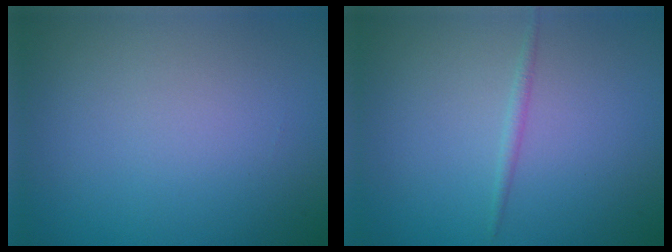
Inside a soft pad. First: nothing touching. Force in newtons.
{"total": 0.8, "press": 0.8, "slide": 0.0}